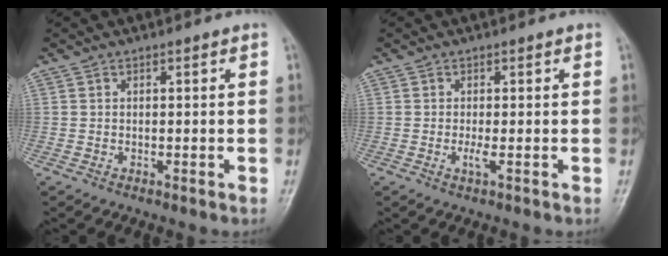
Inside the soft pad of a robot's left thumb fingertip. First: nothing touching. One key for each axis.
{"total": 1.5, "fx": -0.3, "fy": 0.2, "fz": 1.4, "tx": -0.031, "ty": -0.004, "tz": -0.005}